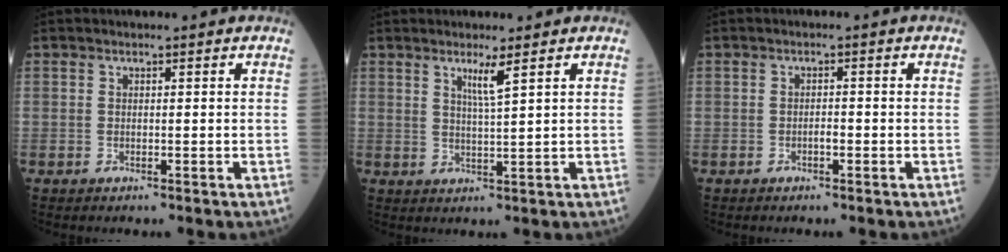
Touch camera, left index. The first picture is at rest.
{"total": 2.9, "force": [1.6, -0.7, 2.3], "torque": [-0.041, -0.012, 0.032]}
{"total": 0.9, "force": [-0.6, 0.2, 0.6], "torque": [-0.009, -0.001, -0.013]}